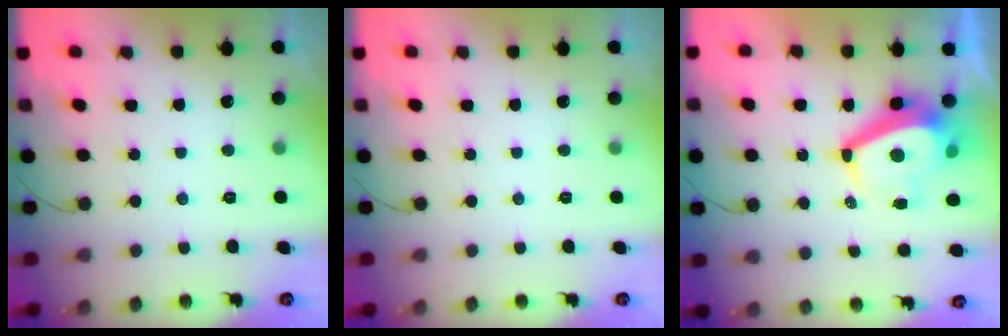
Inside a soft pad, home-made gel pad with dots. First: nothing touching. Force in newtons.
{"total": 0.0}
{"total": 11.0, "press": 11.0, "slide": 1.2}